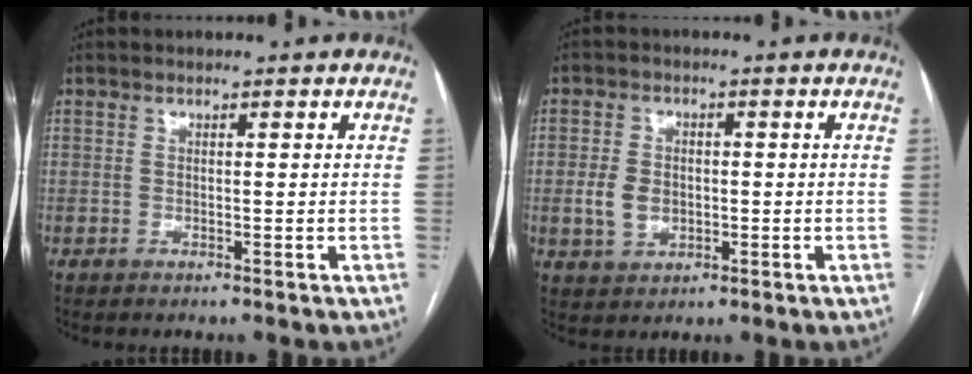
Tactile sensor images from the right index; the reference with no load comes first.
{"total": 4.9, "force": [-0.5, 3.7, 3.2], "torque": [-0.065, 0.009, -0.001]}